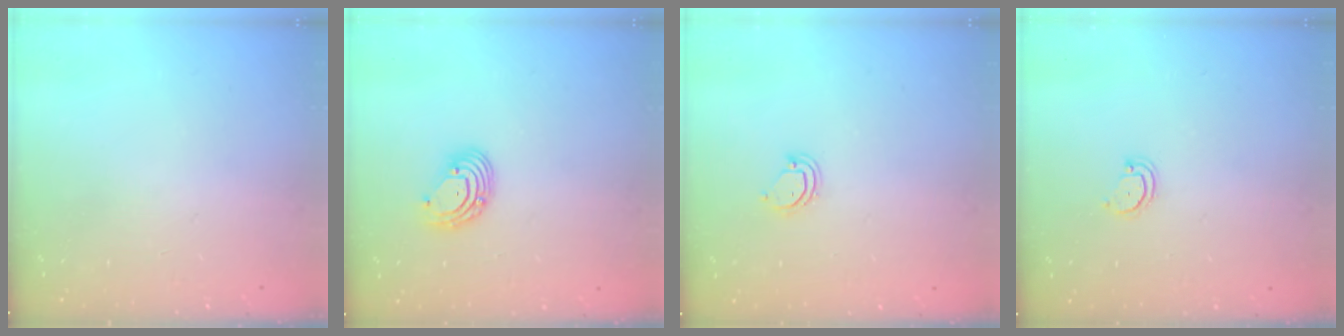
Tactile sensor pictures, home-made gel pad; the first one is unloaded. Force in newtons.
{"total": 6.5, "press": 6.4, "slide": 0.8}
{"total": 3.1, "press": 3.1, "slide": 0.2}
{"total": 3.3, "press": 3.3, "slide": 0.5}